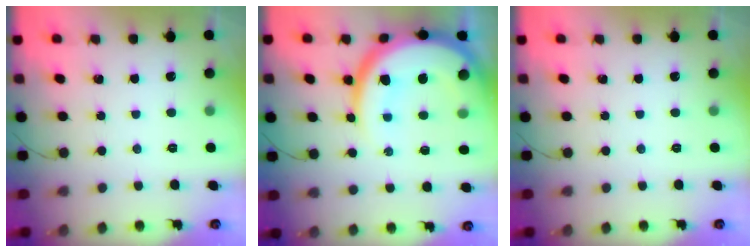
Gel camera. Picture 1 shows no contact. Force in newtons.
{"total": 20.5, "press": 20.4, "slide": 2.1}
{"total": 0.0}